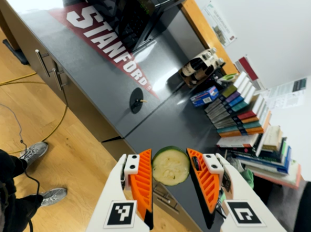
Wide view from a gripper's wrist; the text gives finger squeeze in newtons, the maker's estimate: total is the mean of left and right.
{"total": 8.3, "left": 8.9, "right": 7.7}